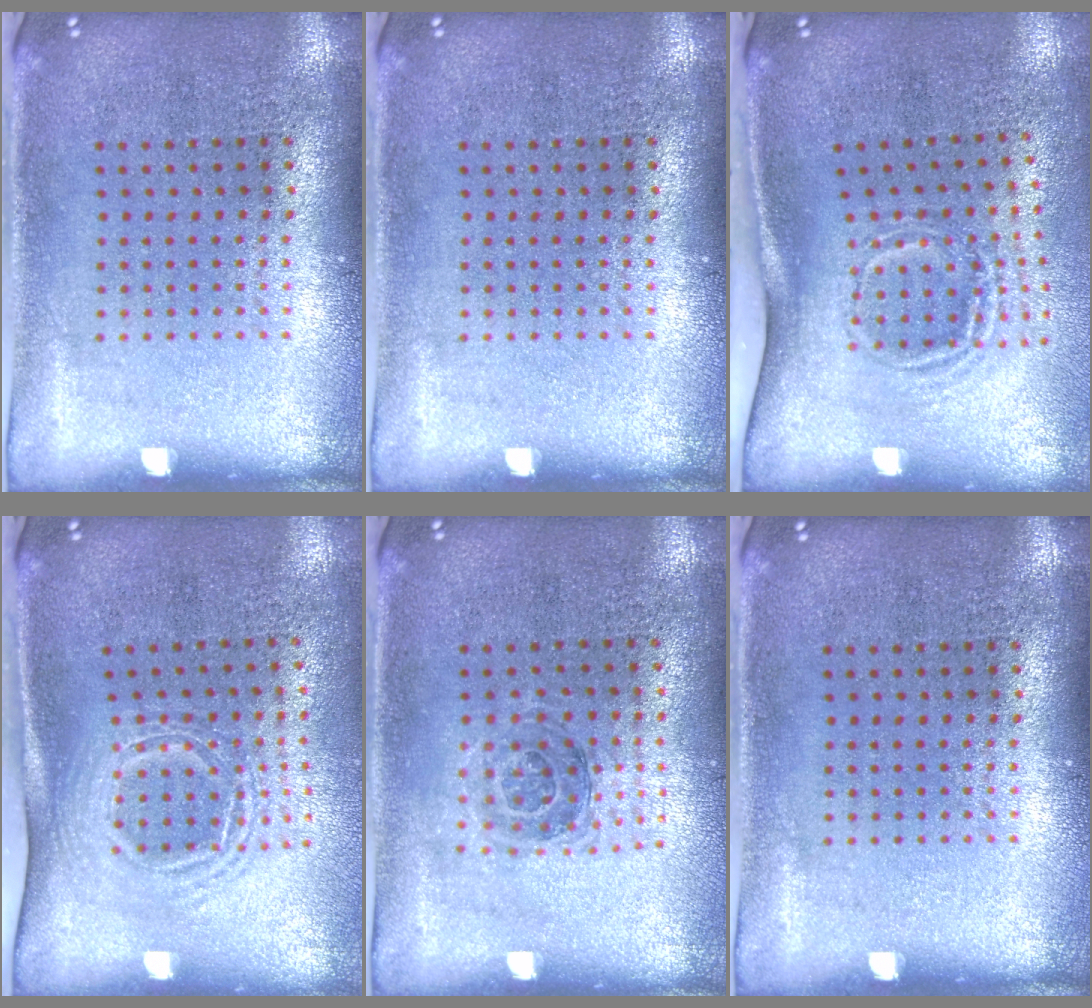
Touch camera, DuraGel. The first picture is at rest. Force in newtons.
{"total": 0.0}
{"total": 1.9, "press": 1.2, "slide": 1.4}
{"total": 1.7, "press": 1.2, "slide": 1.2}
{"total": 1.1, "press": 1.0, "slide": 0.3}
{"total": 0.0}